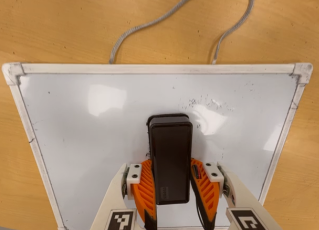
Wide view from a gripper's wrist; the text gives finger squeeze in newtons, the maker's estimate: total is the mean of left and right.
{"total": 16.8, "left": 18.0, "right": 15.6}